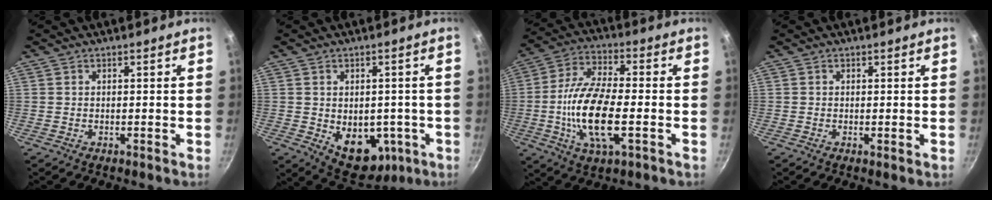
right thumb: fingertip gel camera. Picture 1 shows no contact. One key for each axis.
{"total": 11.7, "fx": -3.8, "fy": 7.7, "fz": 7.9, "tx": -0.080, "ty": 0.010, "tz": -0.033}
{"total": 16.1, "fx": -3.0, "fy": 6.3, "fz": 14.5, "tx": -0.288, "ty": 0.015, "tz": -0.057}
{"total": 0.5, "fx": 0.0, "fy": 0.1, "fz": 0.5, "tx": -0.012, "ty": -0.004, "tz": -0.002}